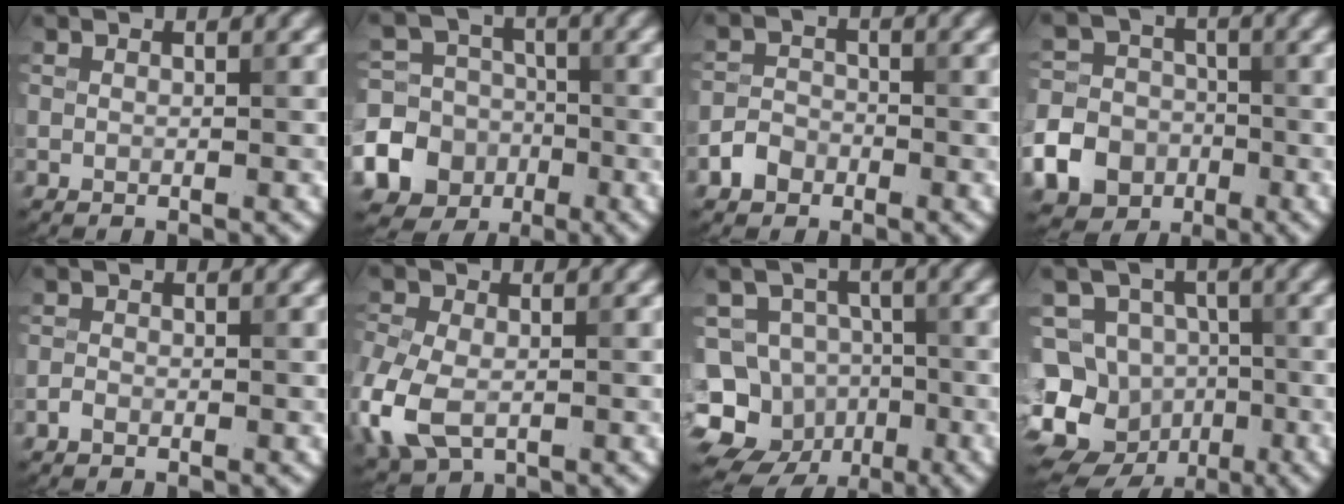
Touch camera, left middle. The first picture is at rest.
{"total": 14.4, "force": [-5.5, 13.0, 2.8], "torque": [-0.084, -0.040, -0.103]}
{"total": 2.3, "force": [-1.4, 1.6, 0.7], "torque": [-0.007, 0.007, -0.030]}
{"total": 6.7, "force": [-2.9, 5.5, 2.4], "torque": [-0.047, -0.004, -0.074]}
{"total": 0.8, "force": [-0.6, 0.4, 0.4], "torque": [-0.006, 0.000, -0.013]}
{"total": 6.6, "force": [-2.0, 4.4, 4.5], "torque": [-0.126, -0.016, -0.044]}
{"total": 11.8, "force": [-6.8, 9.5, 2.2], "torque": [-0.035, -0.010, -0.109]}
{"total": 15.2, "force": [-8.4, 12.0, 4.0], "torque": [-0.075, -0.025, -0.131]}